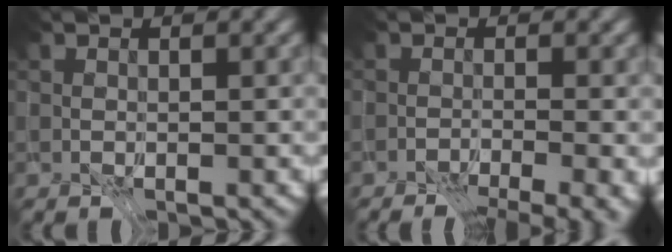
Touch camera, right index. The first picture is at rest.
{"total": 5.6, "force": [-3.7, 1.4, 3.9], "torque": [-0.036, -0.030, -0.035]}